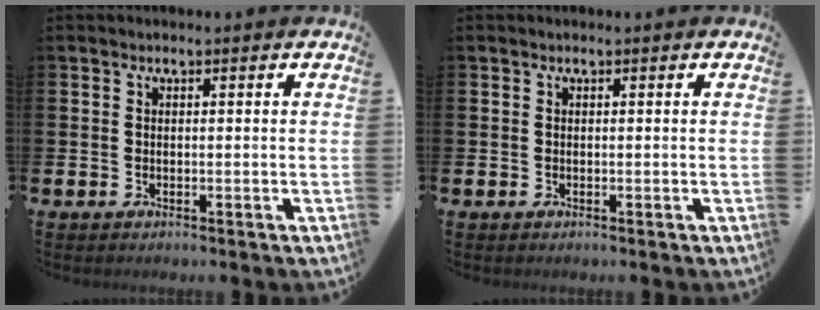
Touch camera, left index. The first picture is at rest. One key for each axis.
{"total": 0.0}